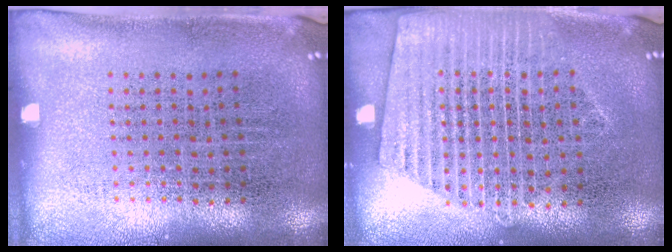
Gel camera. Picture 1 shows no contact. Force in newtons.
{"total": 1.6, "press": 1.6, "slide": 0.3}